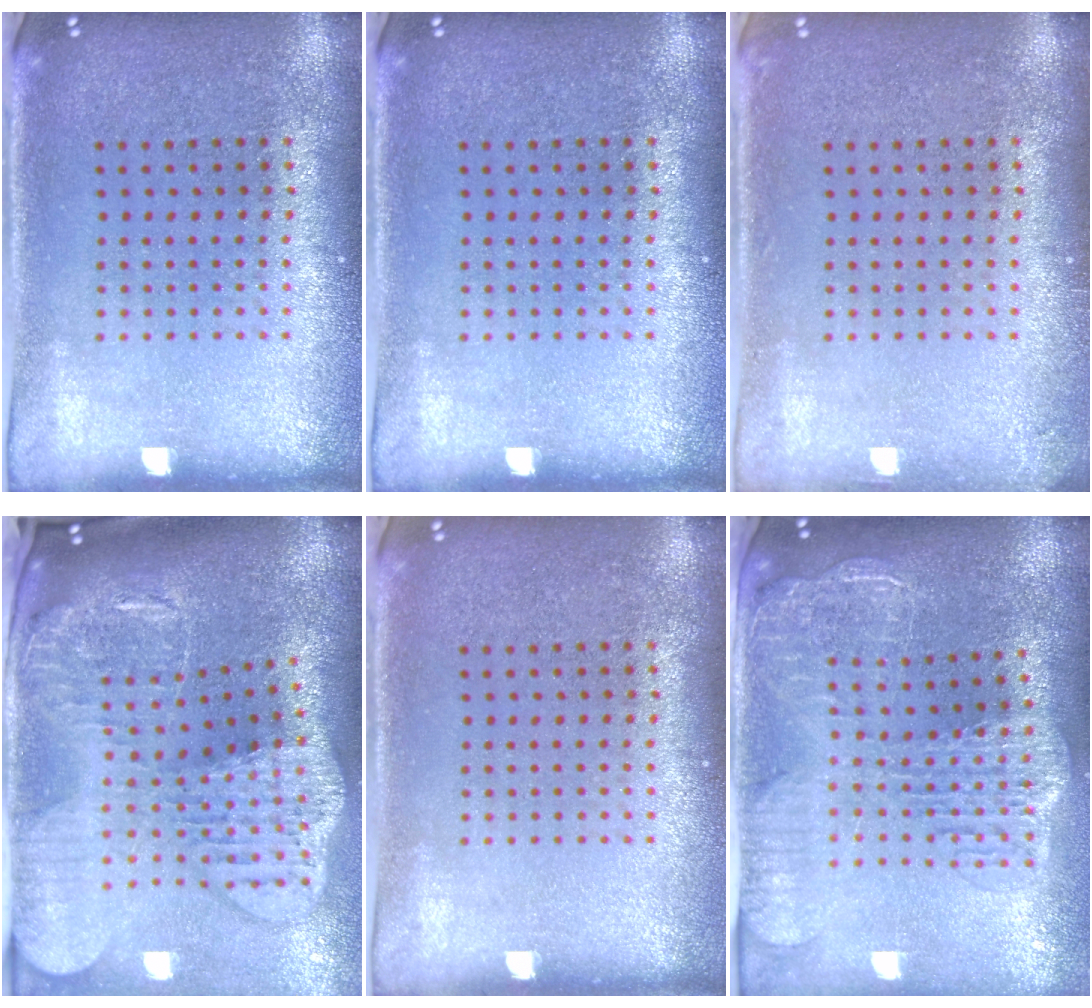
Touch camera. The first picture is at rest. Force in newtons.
{"total": 0.0}
{"total": 0.9, "press": 0.9, "slide": 0.2}
{"total": 4.4, "press": 3.3, "slide": 2.9}
{"total": 0.0}
{"total": 2.9, "press": 2.4, "slide": 1.7}